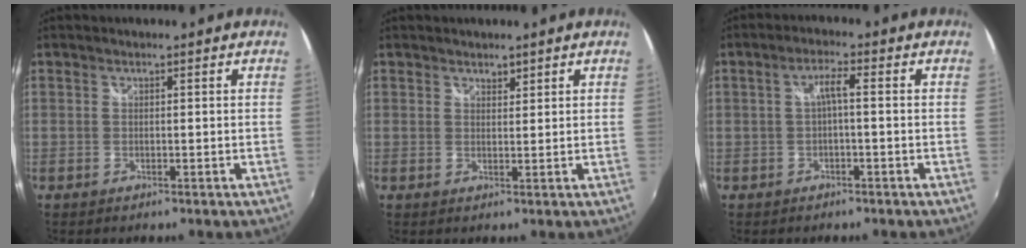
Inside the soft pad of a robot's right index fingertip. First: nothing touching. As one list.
[{"total": 1.3, "force": [1.1, 0.7, 0.2], "torque": [-0.003, 0.000, 0.017]}, {"total": 2.8, "force": [-0.4, 0.3, 2.7], "torque": [-0.052, 0.007, -0.006]}]